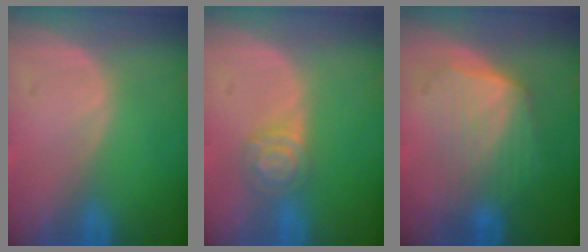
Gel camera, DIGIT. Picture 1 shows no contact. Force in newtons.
{"total": 4.3, "press": 3.9, "slide": 1.7}
{"total": 7.2, "press": 6.5, "slide": 3.0}